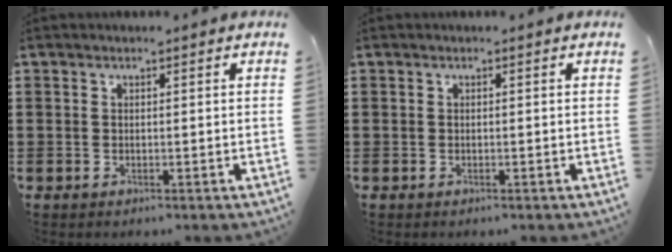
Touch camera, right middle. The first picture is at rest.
{"total": 0.0}